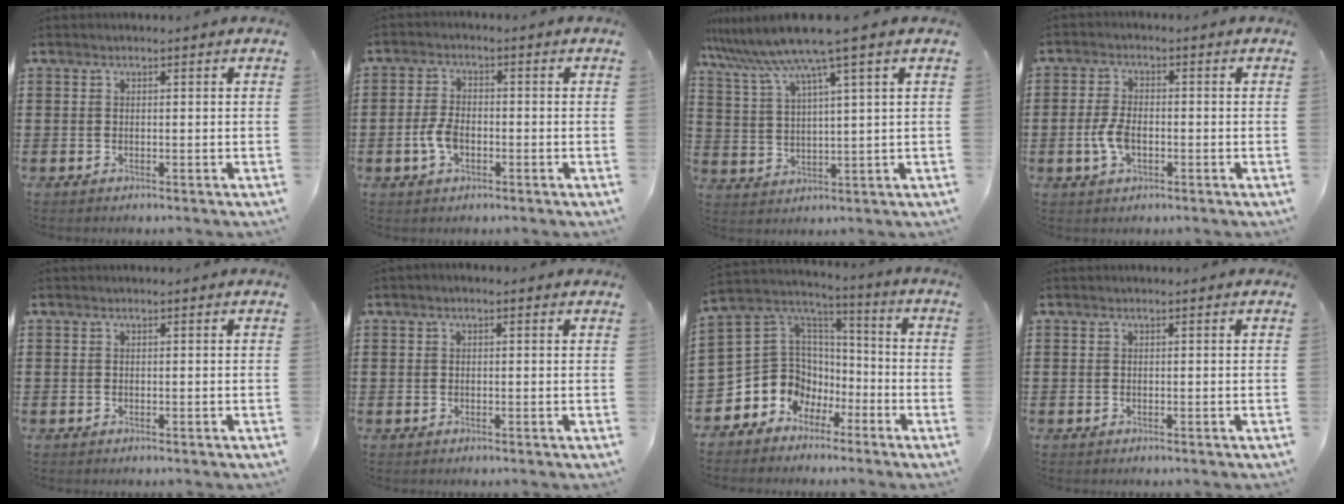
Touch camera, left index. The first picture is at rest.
{"total": 4.3, "force": [-1.2, 2.4, 3.4], "torque": [-0.089, -0.005, -0.028]}
{"total": 8.3, "force": [6.1, -0.6, 5.5], "torque": [-0.133, -0.036, 0.100]}
{"total": 4.8, "force": [-1.0, 2.5, 4.0], "torque": [-0.097, -0.005, -0.024]}
{"total": 0.0}
{"total": 0.6, "force": [0.0, 0.3, 0.6], "torque": [-0.010, 0.003, 0.000]}
{"total": 8.9, "force": [-3.1, 8.2, 1.3], "torque": [-0.073, -0.011, -0.056]}
{"total": 0.0}